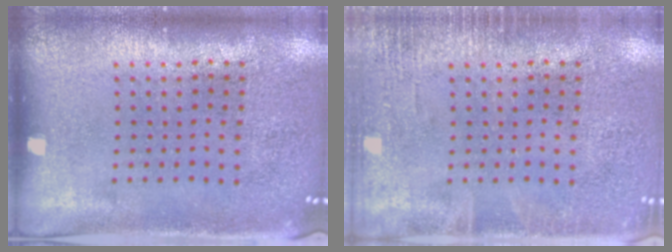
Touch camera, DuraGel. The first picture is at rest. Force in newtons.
{"total": 1.9, "press": 1.9, "slide": 0.2}